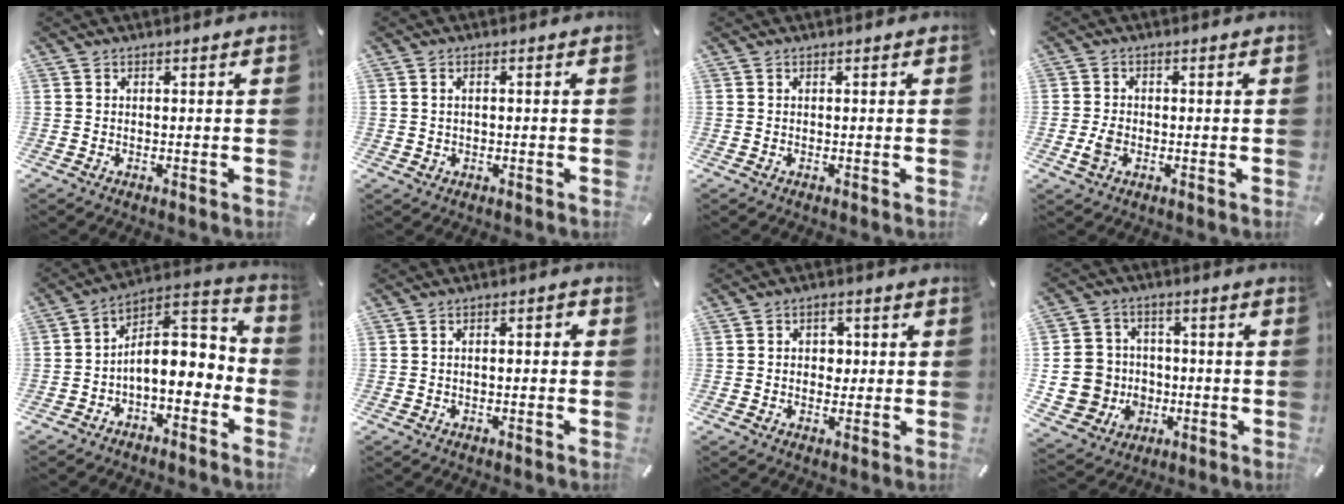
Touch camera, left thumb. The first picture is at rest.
{"total": 1.9, "force": [0.2, 1.2, 1.4], "torque": [-0.022, 0.002, 0.001]}
{"total": 0.0}
{"total": 3.3, "force": [-0.8, 2.5, 2.0], "torque": [-0.041, 0.002, -0.015]}
{"total": 10.2, "force": [-1.0, 6.9, 7.4], "torque": [-0.097, -0.013, -0.017]}
{"total": 2.3, "force": [-1.1, 1.0, 1.8], "torque": [-0.031, 0.010, -0.022]}
{"total": 4.3, "force": [-0.1, 3.5, 2.5], "torque": [-0.027, 0.000, -0.010]}
{"total": 13.4, "force": [-2.5, 12.4, 4.3], "torque": [-0.091, 0.020, -0.037]}